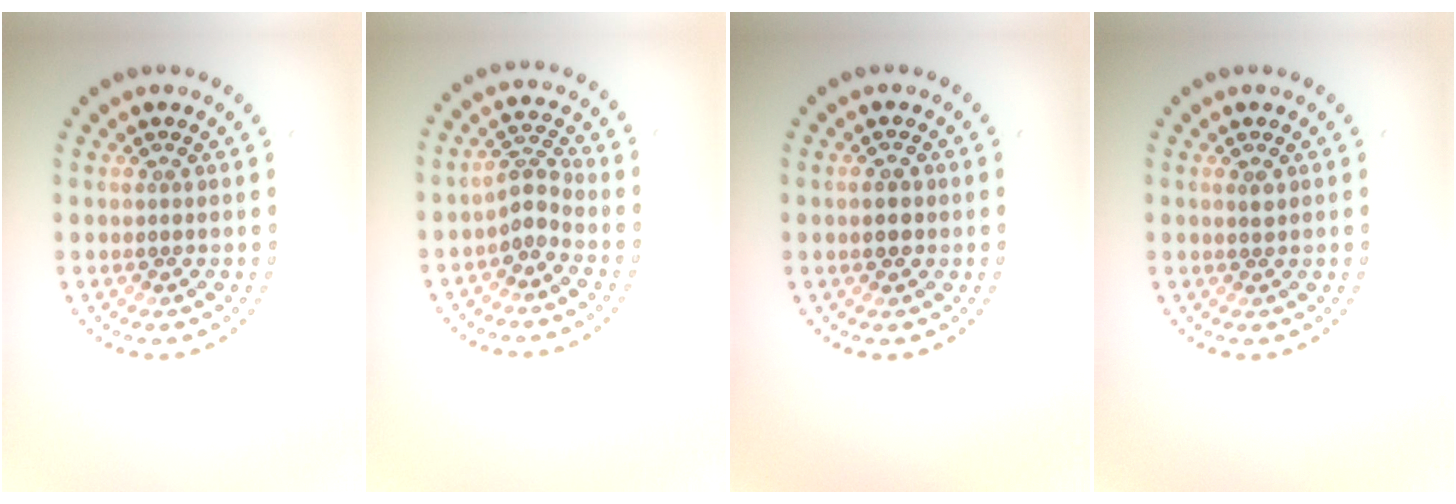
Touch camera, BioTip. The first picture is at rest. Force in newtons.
{"total": 2.2, "press": 1.5, "slide": 1.5}
{"total": 1.5, "press": 1.5, "slide": 0.1}
{"total": 0.7, "press": 0.6, "slide": 0.4}